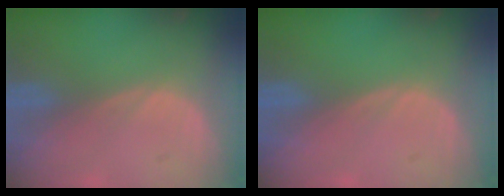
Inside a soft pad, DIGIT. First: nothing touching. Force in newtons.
{"total": 0.0}